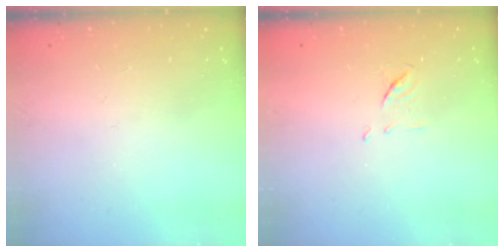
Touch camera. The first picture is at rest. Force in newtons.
{"total": 6.4, "press": 6.4, "slide": 0.4}